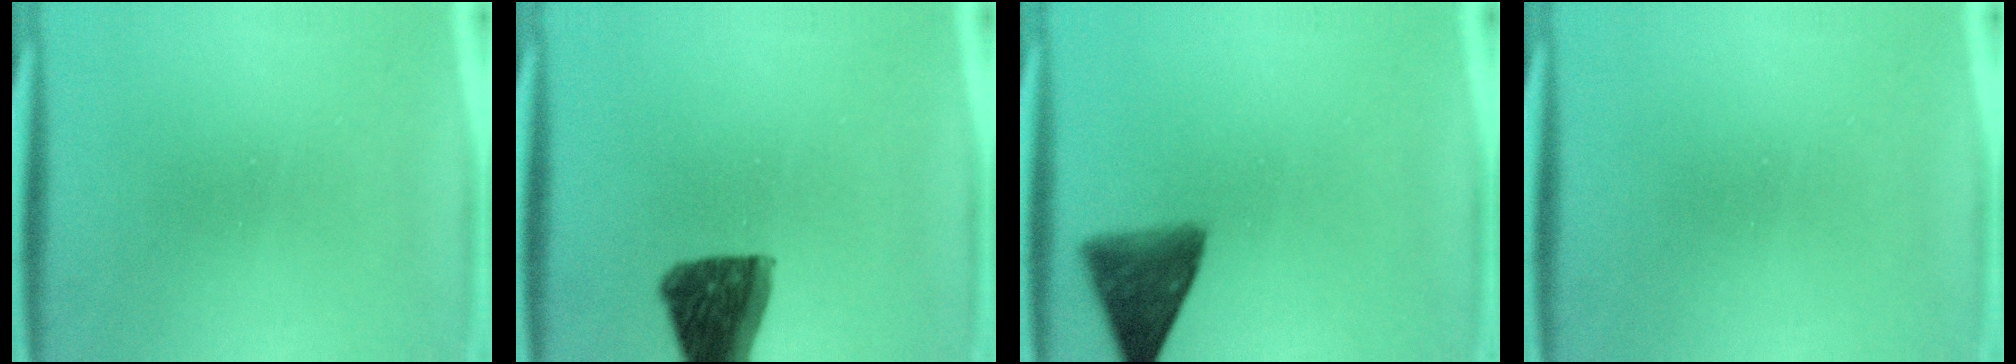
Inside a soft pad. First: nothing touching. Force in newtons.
{"total": 12.9}
{"total": 7.0}
{"total": 0.0}